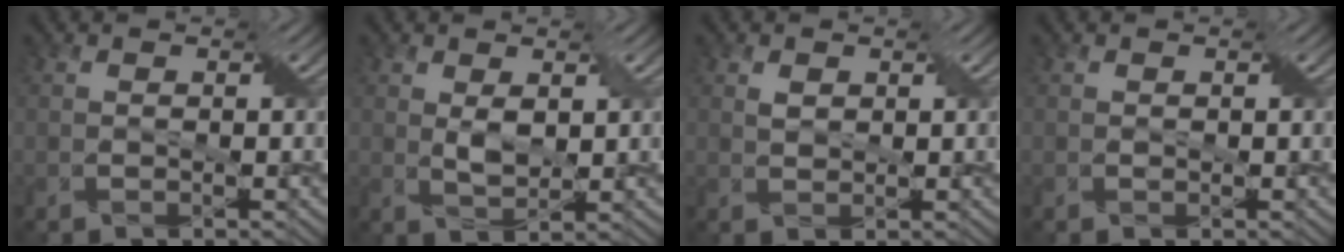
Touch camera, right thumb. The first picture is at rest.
{"total": 2.6, "force": [0.7, 1.3, 2.1], "torque": [-0.049, -0.005, 0.017]}
{"total": 1.2, "force": [0.5, 0.8, 0.7], "torque": [-0.017, -0.001, 0.011]}
{"total": 0.0}